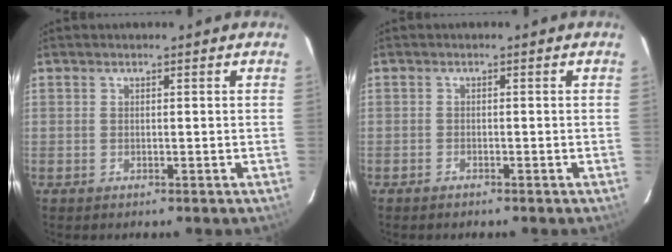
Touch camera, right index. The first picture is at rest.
{"total": 0.9, "force": [-0.9, 0.3, 0.1], "torque": [-0.008, 0.003, -0.018]}